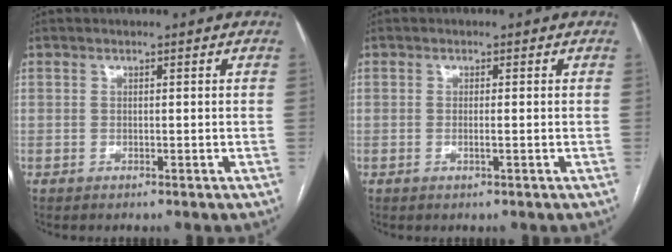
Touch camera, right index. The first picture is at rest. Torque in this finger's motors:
{"motor_torque": [-0.08, 0.05, -0.08, 0.00]}